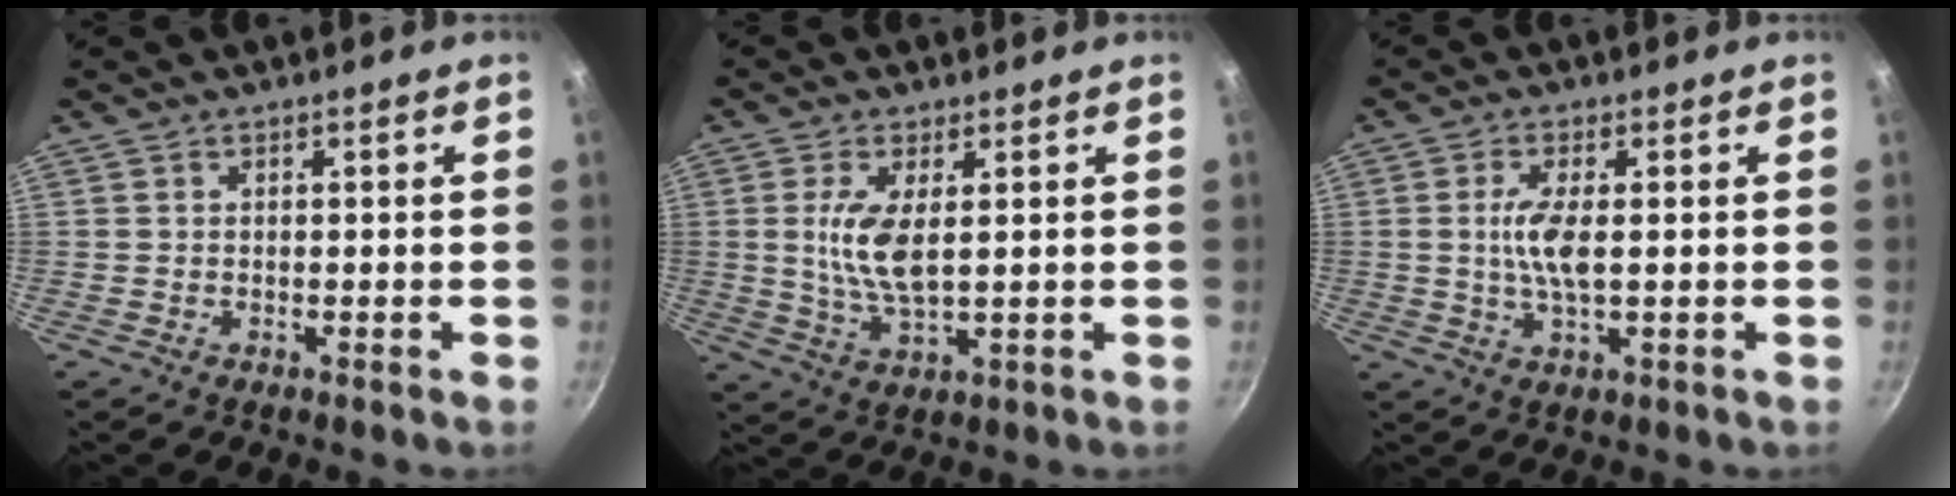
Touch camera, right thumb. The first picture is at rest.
{"total": 7.8, "force": [1.3, 3.1, 7.0], "torque": [-0.141, -0.008, 0.031]}
{"total": 6.1, "force": [0.4, 2.0, 5.7], "torque": [-0.123, -0.001, 0.007]}